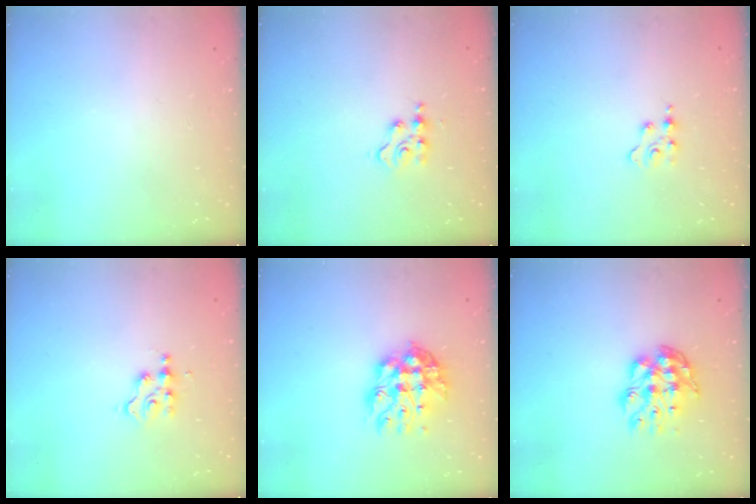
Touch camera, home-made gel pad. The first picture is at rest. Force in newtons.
{"total": 3.4, "press": 3.4, "slide": 0.4}
{"total": 2.5, "press": 2.5, "slide": 0.4}
{"total": 2.9, "press": 2.9, "slide": 0.4}
{"total": 12.1, "press": 12.0, "slide": 1.1}
{"total": 10.0, "press": 9.9, "slide": 0.9}